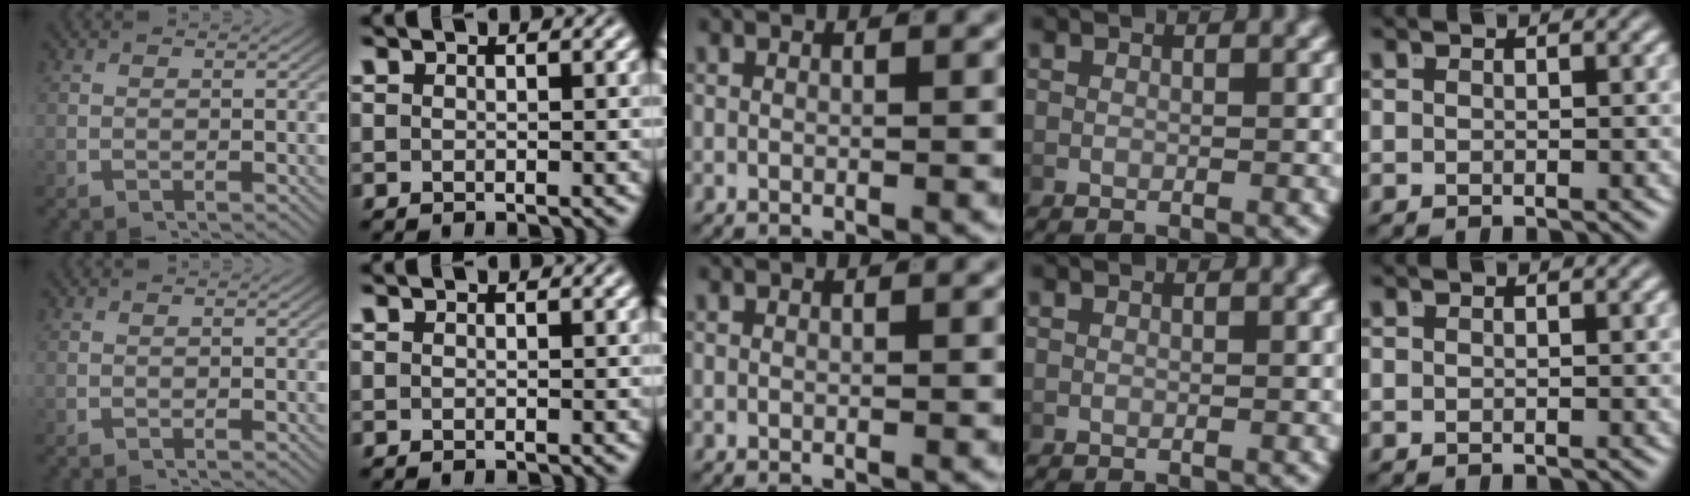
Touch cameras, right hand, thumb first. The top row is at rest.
{}